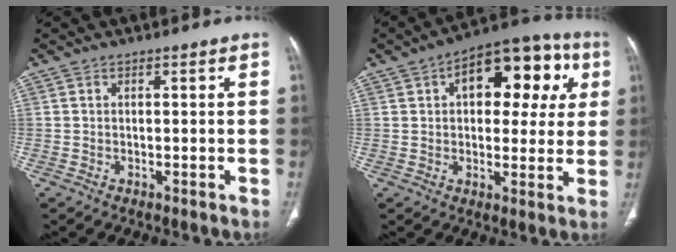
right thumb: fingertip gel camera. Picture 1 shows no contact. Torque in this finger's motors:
{"motor_torque": [0.51, 3.02, 1.55, -0.01, 0.08]}